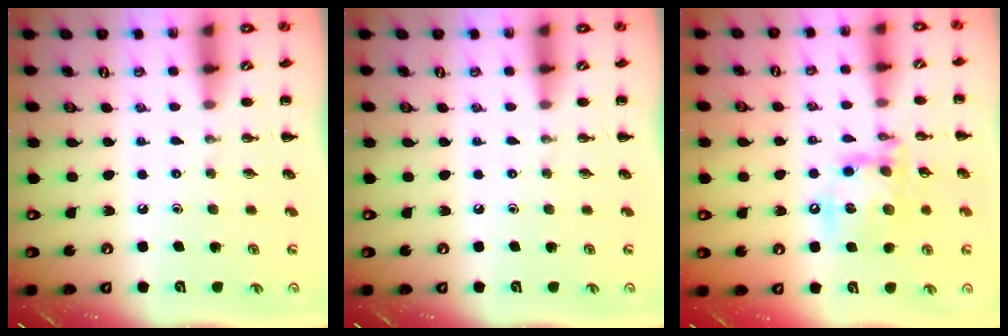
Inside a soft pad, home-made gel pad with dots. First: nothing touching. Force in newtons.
{"total": 0.0}
{"total": 14.7, "press": 14.5, "slide": 2.3}